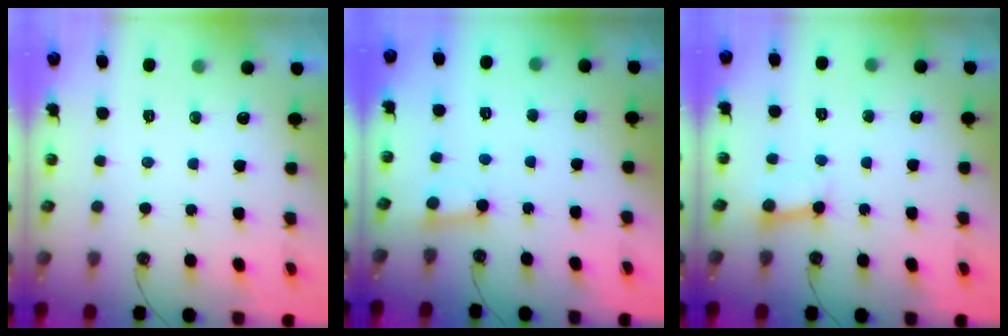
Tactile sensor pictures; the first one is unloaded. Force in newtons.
{"total": 2.4, "press": 2.3, "slide": 0.6}
{"total": 4.4, "press": 4.3, "slide": 0.7}